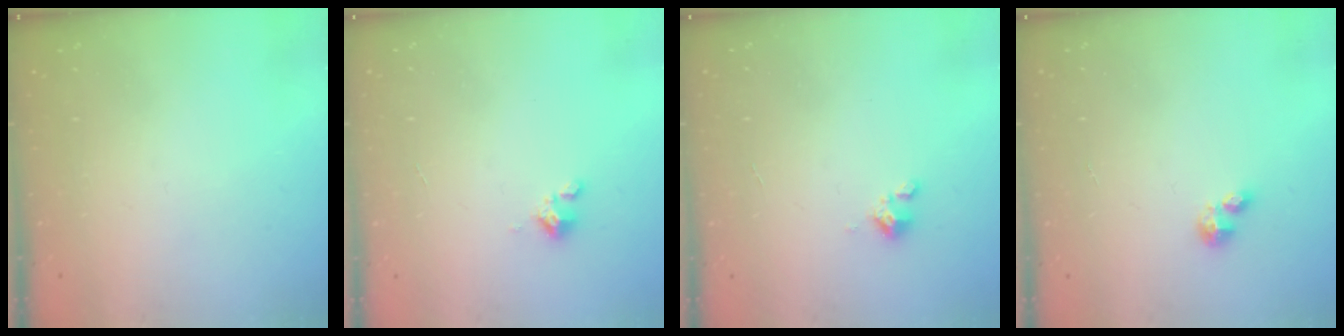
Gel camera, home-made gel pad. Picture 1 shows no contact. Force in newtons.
{"total": 0.9, "press": 0.9, "slide": 0.2}
{"total": 0.9, "press": 0.9, "slide": 0.2}
{"total": 2.1, "press": 2.1, "slide": 0.2}